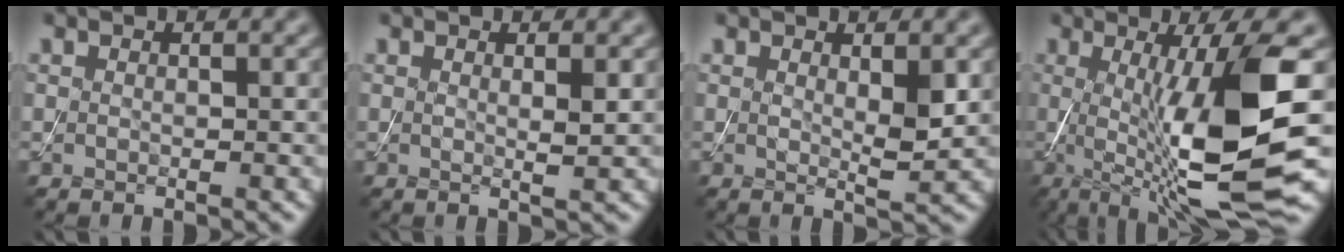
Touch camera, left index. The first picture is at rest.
{"total": 1.4, "force": [0.4, 0.2, 1.3], "torque": [-0.020, -0.007, 0.003]}
{"total": 2.3, "force": [0.5, 0.5, 2.2], "torque": [-0.037, -0.010, 0.011]}
{"total": 13.0, "force": [-0.8, 2.5, 12.7], "torque": [-0.193, -0.007, -0.006]}